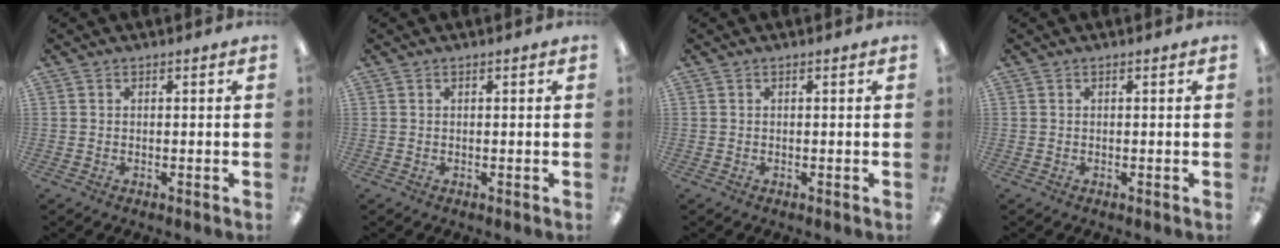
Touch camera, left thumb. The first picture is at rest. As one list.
[{"total": 0.0}, {"total": 0.0}, {"total": 0.0}]